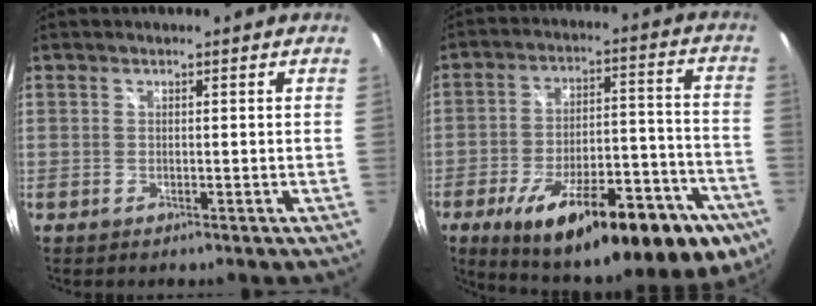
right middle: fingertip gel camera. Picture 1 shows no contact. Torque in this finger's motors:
{"motor_torque": [1.85, -0.29, 1.05, 0.21]}